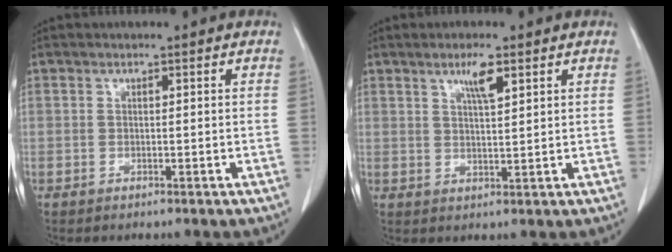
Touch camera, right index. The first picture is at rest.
{"total": 3.8, "force": [2.2, 0.4, 3.1], "torque": [-0.056, -0.001, 0.039]}